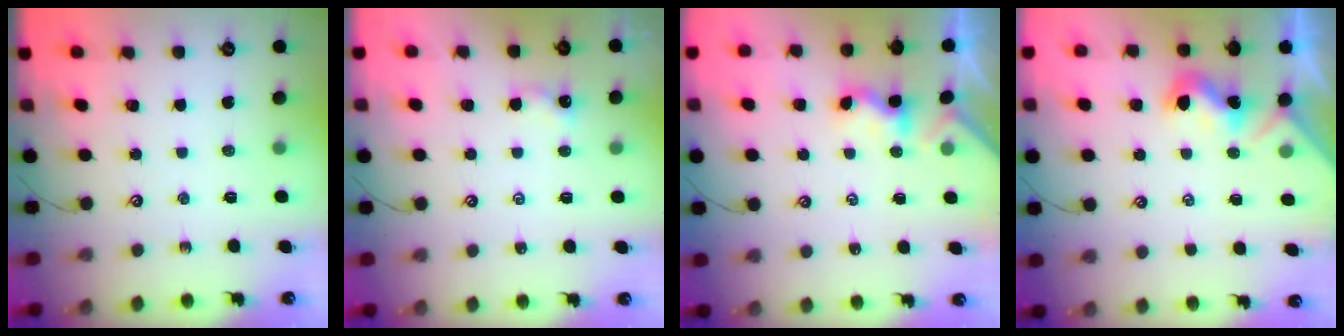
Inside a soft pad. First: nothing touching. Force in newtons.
{"total": 0.8, "press": 0.7, "slide": 0.3}
{"total": 1.2, "press": 1.1, "slide": 0.5}
{"total": 1.3, "press": 1.2, "slide": 0.3}